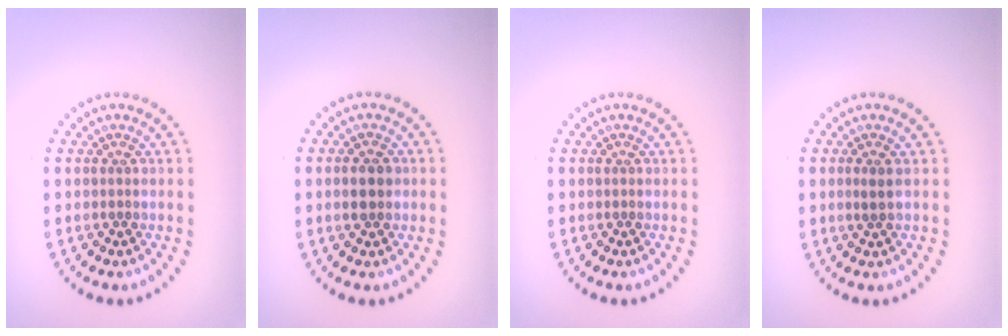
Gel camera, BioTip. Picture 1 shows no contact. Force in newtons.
{"total": 1.9, "press": 1.9, "slide": 0.1}
{"total": 0.0}
{"total": 1.1, "press": 0.9, "slide": 0.6}